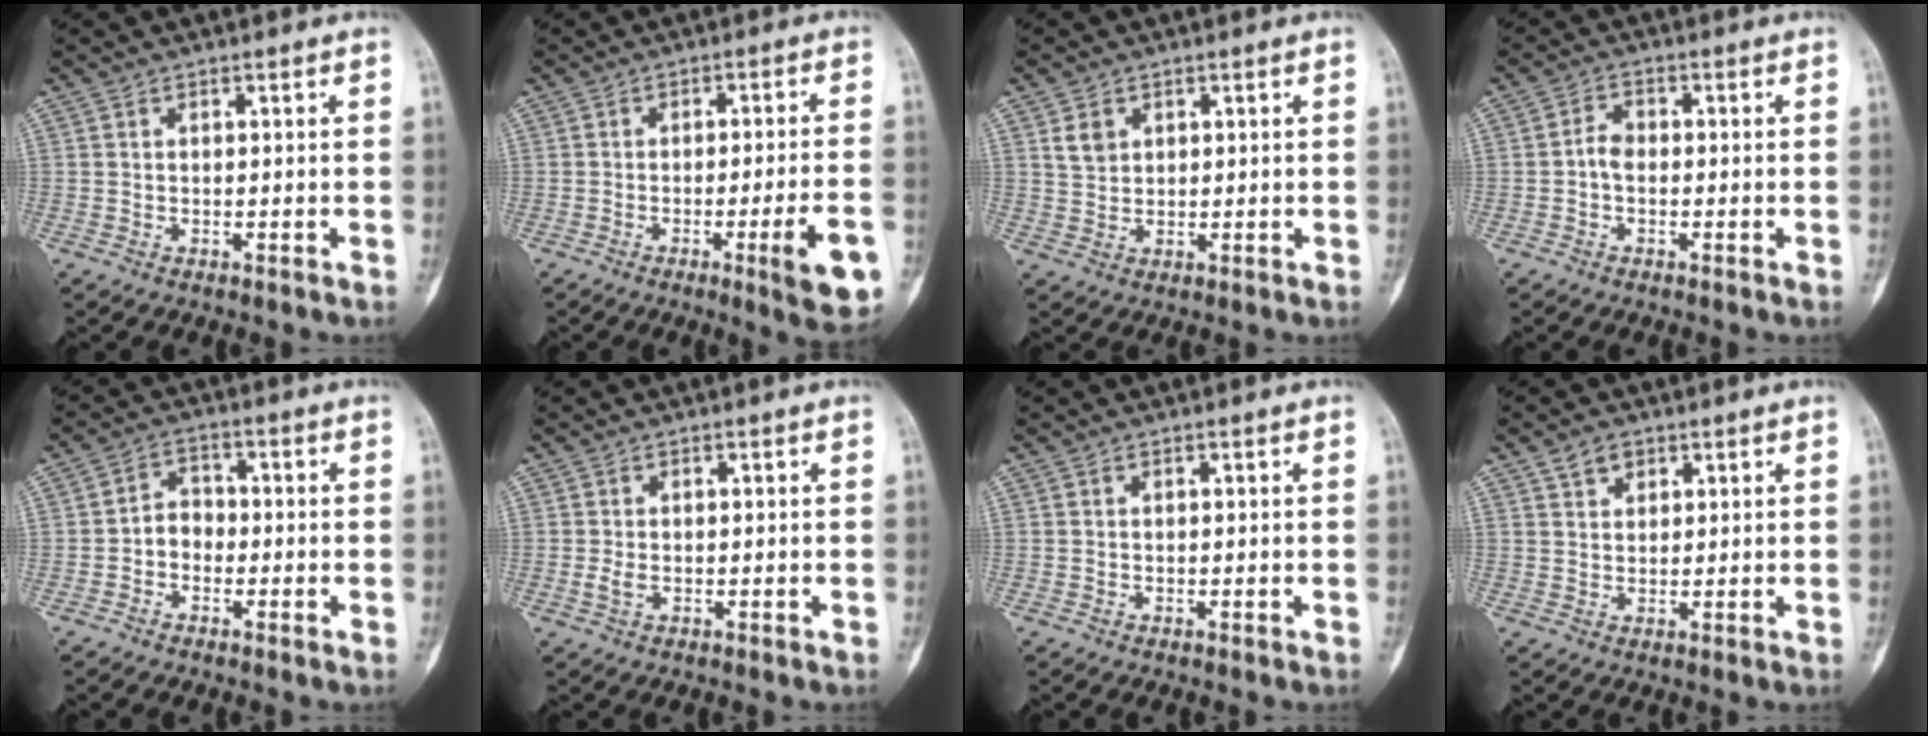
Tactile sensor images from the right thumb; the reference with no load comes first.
{"total": 10.1, "force": [-4.0, 1.2, 9.2], "torque": [-0.118, 0.007, -0.051]}
{"total": 3.3, "force": [1.6, 2.5, 1.5], "torque": [-0.017, -0.006, 0.035]}
{"total": 2.7, "force": [-0.6, 1.8, 1.9], "torque": [-0.029, 0.011, -0.020]}
{"total": 3.9, "force": [-1.3, 3.2, 1.9], "torque": [-0.010, 0.021, -0.035]}
{"total": 1.7, "force": [-0.3, 1.0, 1.3], "torque": [-0.033, -0.001, -0.006]}
{"total": 0.0}
{"total": 3.1, "force": [1.9, 2.1, 1.2], "torque": [-0.009, -0.009, 0.035]}